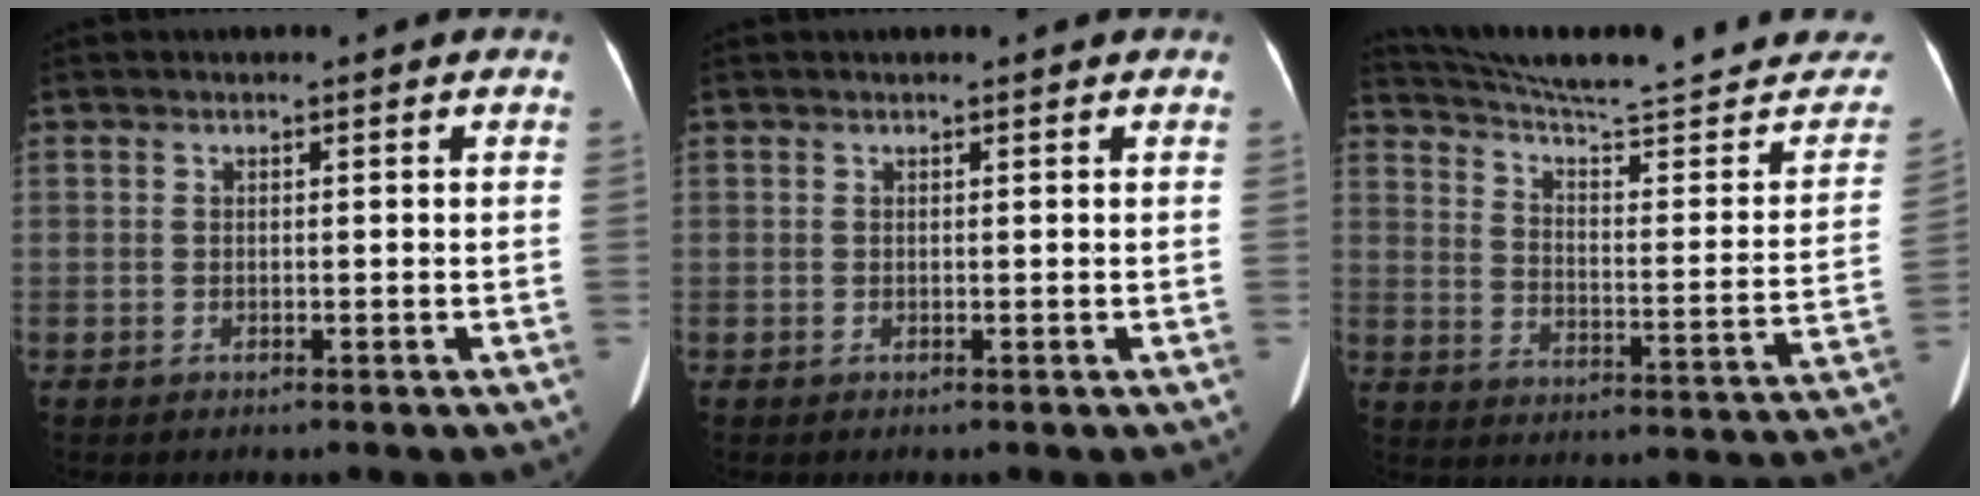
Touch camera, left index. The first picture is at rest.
{"total": 1.0, "force": [0.9, 0.1, 0.3], "torque": [-0.006, 0.016, 0.013]}
{"total": 27.5, "force": [25.4, 2.3, 10.5], "torque": [-0.149, -0.076, 0.332]}